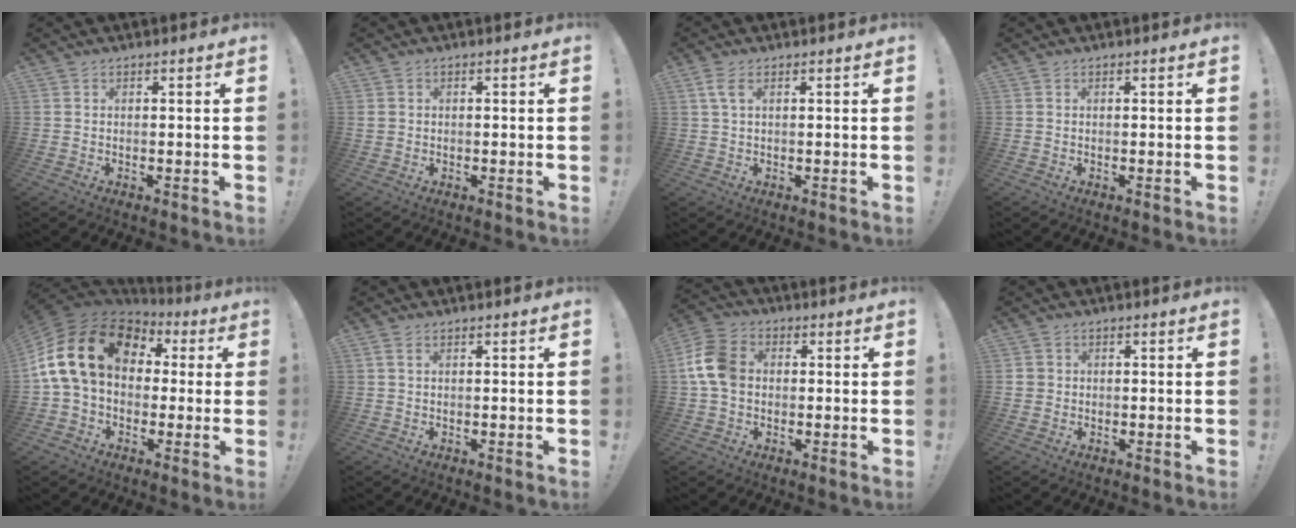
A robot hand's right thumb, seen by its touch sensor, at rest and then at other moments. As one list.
[{"total": 1.2, "force": [0.1, 1.1, 0.5], "torque": [-0.009, 0.003, 0.002]}, {"total": 3.5, "force": [1.4, 1.6, 2.8], "torque": [-0.051, 0.001, 0.024]}, {"total": 0.0}, {"total": 21.0, "force": [4.3, 14.5, 14.7], "torque": [-0.263, 0.002, 0.087]}, {"total": 1.8, "force": [0.7, 0.9, 1.4], "torque": [-0.021, 0.001, 0.011]}, {"total": 11.2, "force": [0.5, 8.5, 7.2], "torque": [-0.147, 0.018, 0.016]}, {"total": 1.8, "force": [0.0, 1.8, 0.5], "torque": [-0.001, 0.001, -0.001]}]